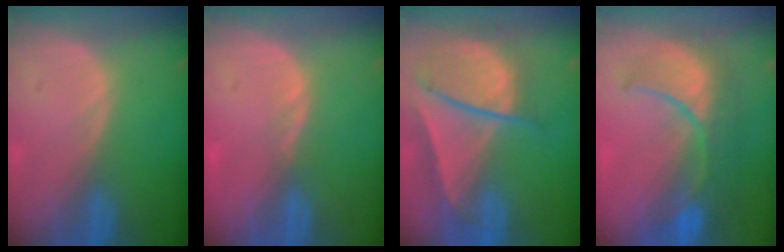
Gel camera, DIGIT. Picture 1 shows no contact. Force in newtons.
{"total": 1.1, "press": 1.0, "slide": 0.5}
{"total": 9.4, "press": 8.1, "slide": 4.8}
{"total": 10.3, "press": 9.0, "slide": 5.1}